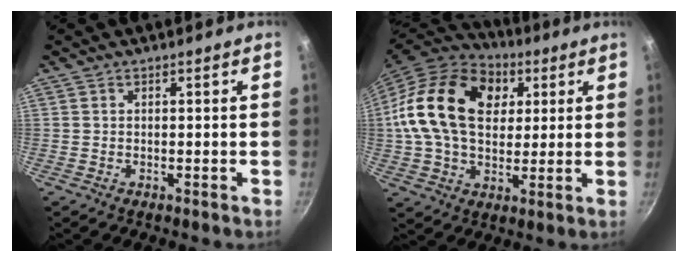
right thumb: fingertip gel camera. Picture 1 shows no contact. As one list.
[{"total": 23.0, "force": [5.5, 15.9, 15.7], "torque": [-0.268, 0.012, 0.086]}]